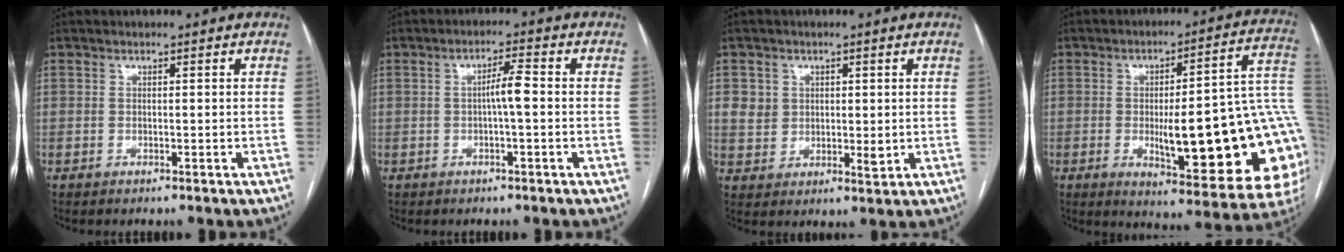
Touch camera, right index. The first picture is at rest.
{"total": 3.5, "force": [-0.3, 0.2, 3.5], "torque": [-0.059, 0.006, -0.005]}
{"total": 5.2, "force": [1.4, 4.3, 2.5], "torque": [-0.034, -0.001, 0.030]}
{"total": 25.4, "force": [-3.0, 5.0, 24.8], "torque": [-0.228, 0.012, -0.033]}